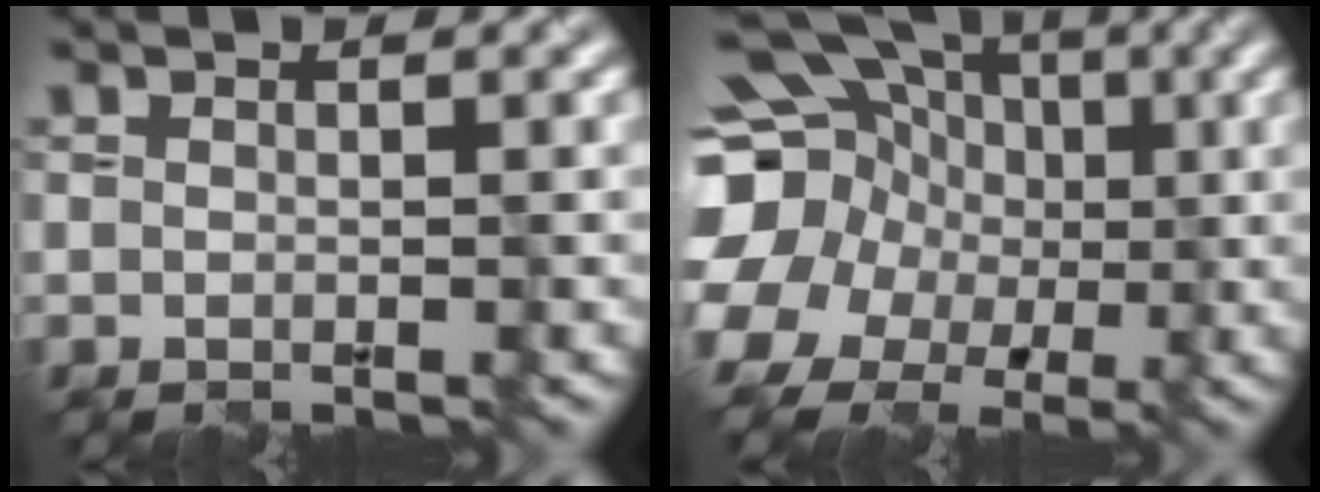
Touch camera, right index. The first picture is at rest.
{"total": 15.0, "force": [1.1, 13.7, 6.0], "torque": [-0.169, 0.030, -0.009]}